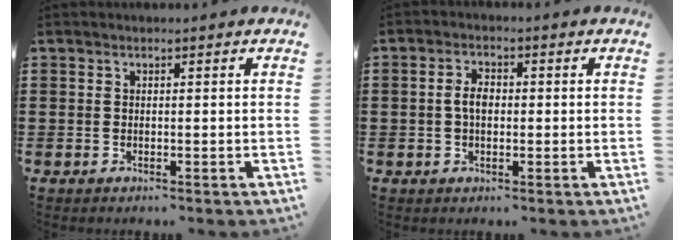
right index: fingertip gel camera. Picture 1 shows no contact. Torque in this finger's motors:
{"motor_torque": [0.82, 0.58, 0.45, 0.10]}